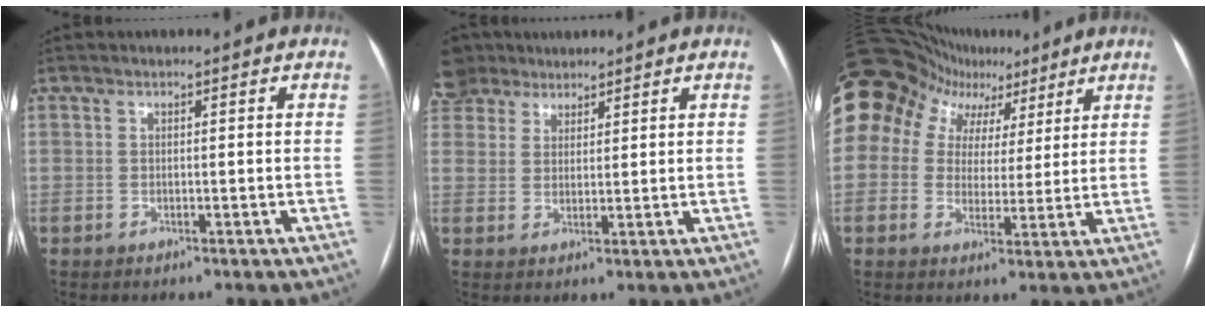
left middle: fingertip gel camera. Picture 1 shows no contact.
{"total": 6.2, "force": [5.3, 3.2, 0.5], "torque": [-0.020, 0.016, 0.109]}
{"total": 15.4, "force": [8.3, 11.8, 5.3], "torque": [-0.131, 0.070, 0.136]}